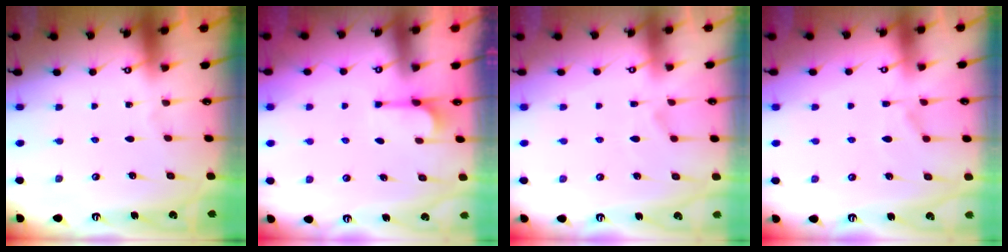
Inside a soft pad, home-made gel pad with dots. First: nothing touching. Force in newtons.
{"total": 2.9, "press": 2.7, "slide": 1.1}
{"total": 6.4, "press": 6.3, "slide": 1.3}
{"total": 1.8, "press": 1.0, "slide": 1.5}